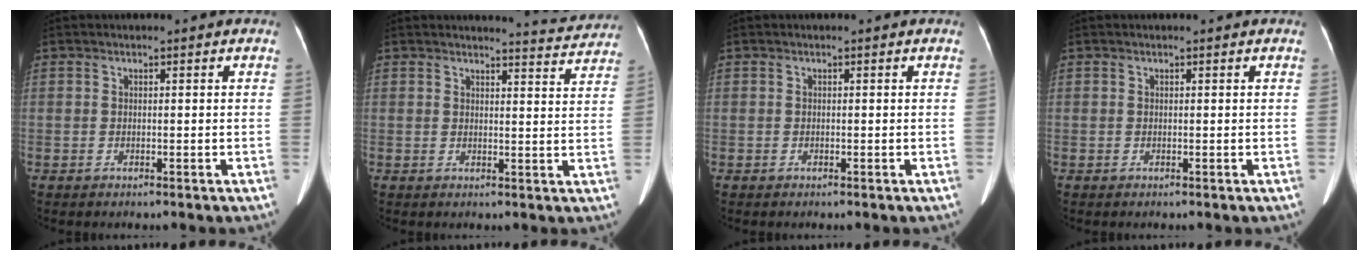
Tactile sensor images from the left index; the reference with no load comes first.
{"total": 5.4, "force": [5.4, -0.1, -0.2], "torque": [-0.005, -0.019, 0.054]}
{"total": 0.0}
{"total": 0.0}